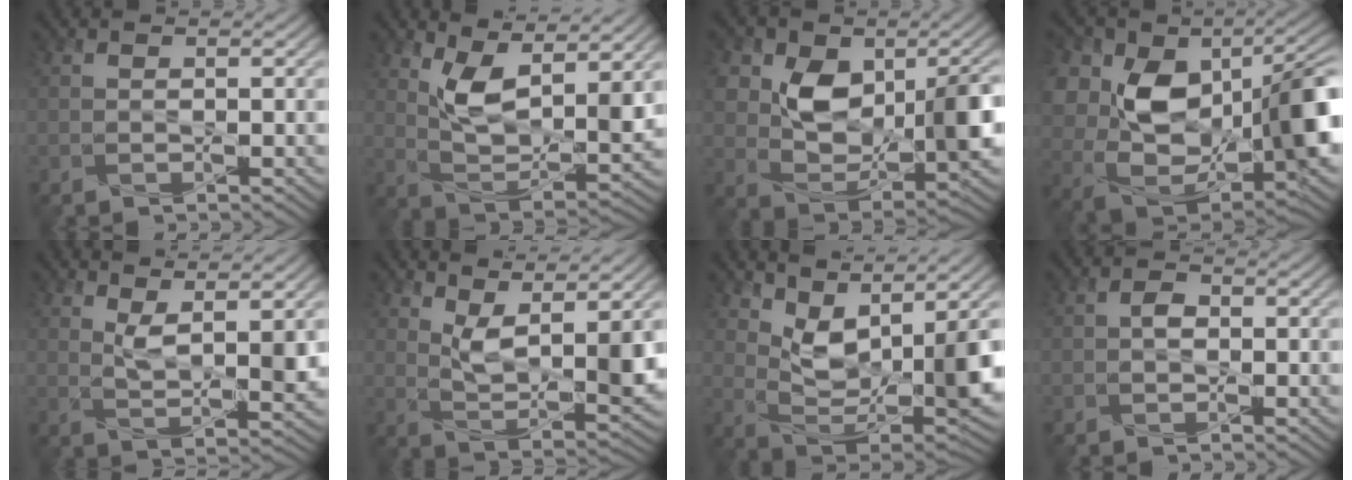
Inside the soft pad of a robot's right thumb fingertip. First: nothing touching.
{"total": 9.4, "force": [4.3, 4.1, 7.3], "torque": [-0.146, -0.013, 0.087]}
{"total": 10.2, "force": [1.9, 6.9, 7.3], "torque": [-0.125, -0.011, 0.037]}
{"total": 16.9, "force": [1.9, 11.5, 12.2], "torque": [-0.188, -0.020, 0.046]}
{"total": 4.9, "force": [2.5, 1.4, 4.0], "torque": [-0.081, -0.010, 0.052]}
{"total": 7.6, "force": [3.7, 2.5, 6.1], "torque": [-0.118, -0.009, 0.077]}
{"total": 9.6, "force": [4.8, 3.9, 7.4], "torque": [-0.142, -0.007, 0.096]}
{"total": 1.4, "force": [-0.2, 1.0, 1.0], "torque": [-0.017, 0.001, -0.007]}